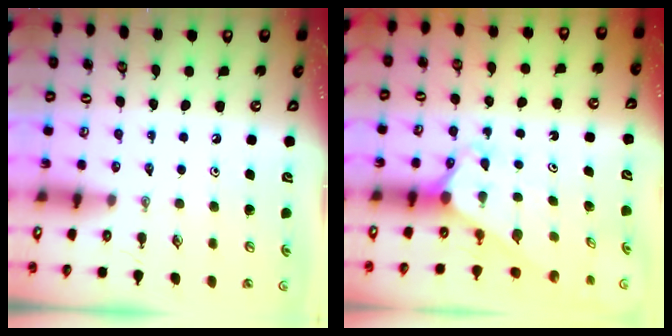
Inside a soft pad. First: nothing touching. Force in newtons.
{"total": 2.4, "press": 2.4, "slide": 0.2}